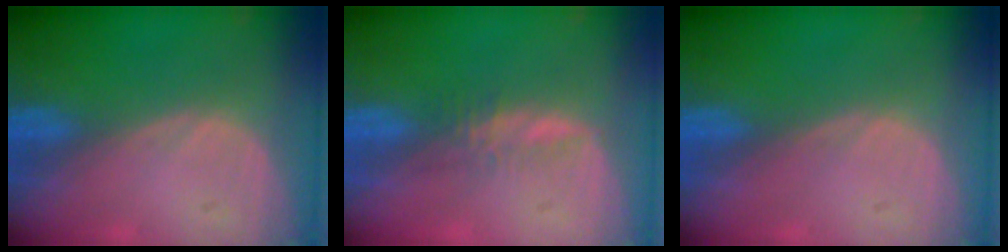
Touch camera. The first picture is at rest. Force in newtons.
{"total": 2.0, "press": 1.8, "slide": 0.6}
{"total": 0.0}